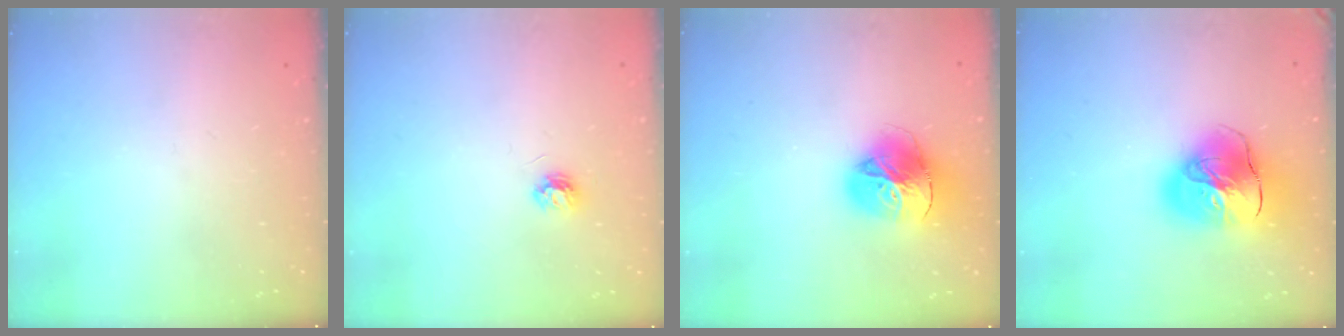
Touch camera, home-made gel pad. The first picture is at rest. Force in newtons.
{"total": 3.9, "press": 3.9, "slide": 0.5}
{"total": 18.2, "press": 18.1, "slide": 2.0}
{"total": 17.4, "press": 17.2, "slide": 2.3}